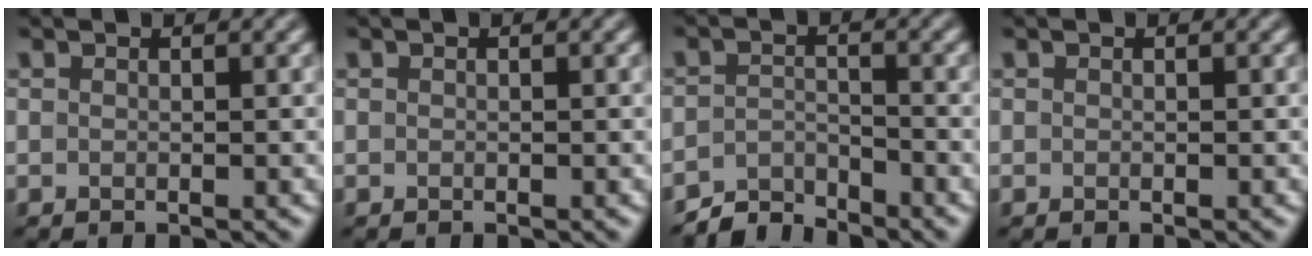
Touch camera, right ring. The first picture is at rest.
{"total": 0.0}
{"total": 2.9, "force": [-2.9, 0.4, 0.2], "torque": [-0.003, 0.008, -0.062]}
{"total": 0.0}